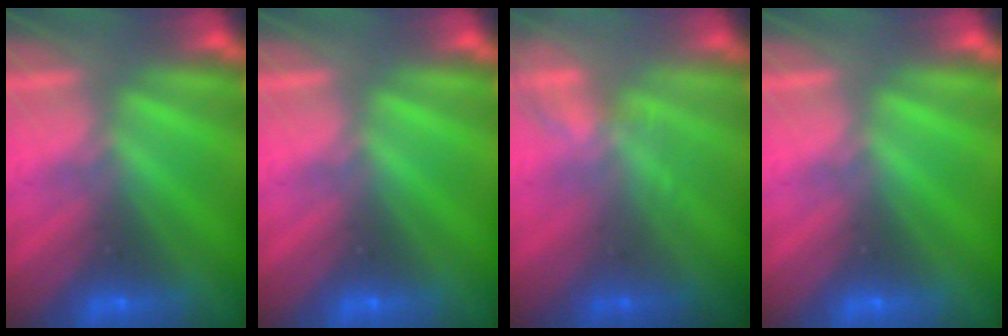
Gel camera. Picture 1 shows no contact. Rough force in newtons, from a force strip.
{"total": 0.0}
{"total": 1.8}
{"total": 0.0}